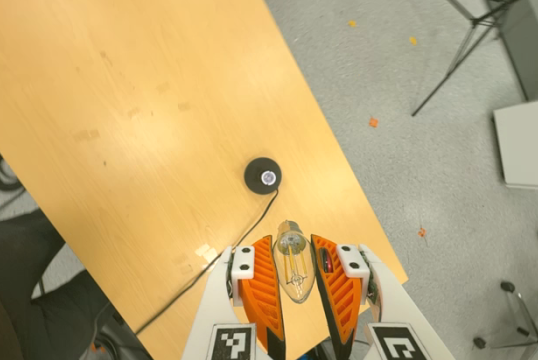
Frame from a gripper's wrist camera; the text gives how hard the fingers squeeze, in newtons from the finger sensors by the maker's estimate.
{"total": 11.4, "left": 11.7, "right": 11.0}